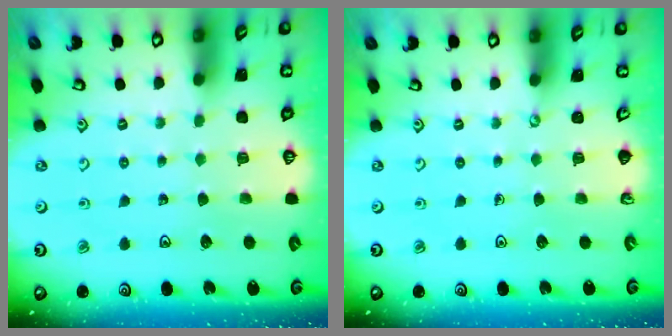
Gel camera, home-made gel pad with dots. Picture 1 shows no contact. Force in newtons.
{"total": 0.0}